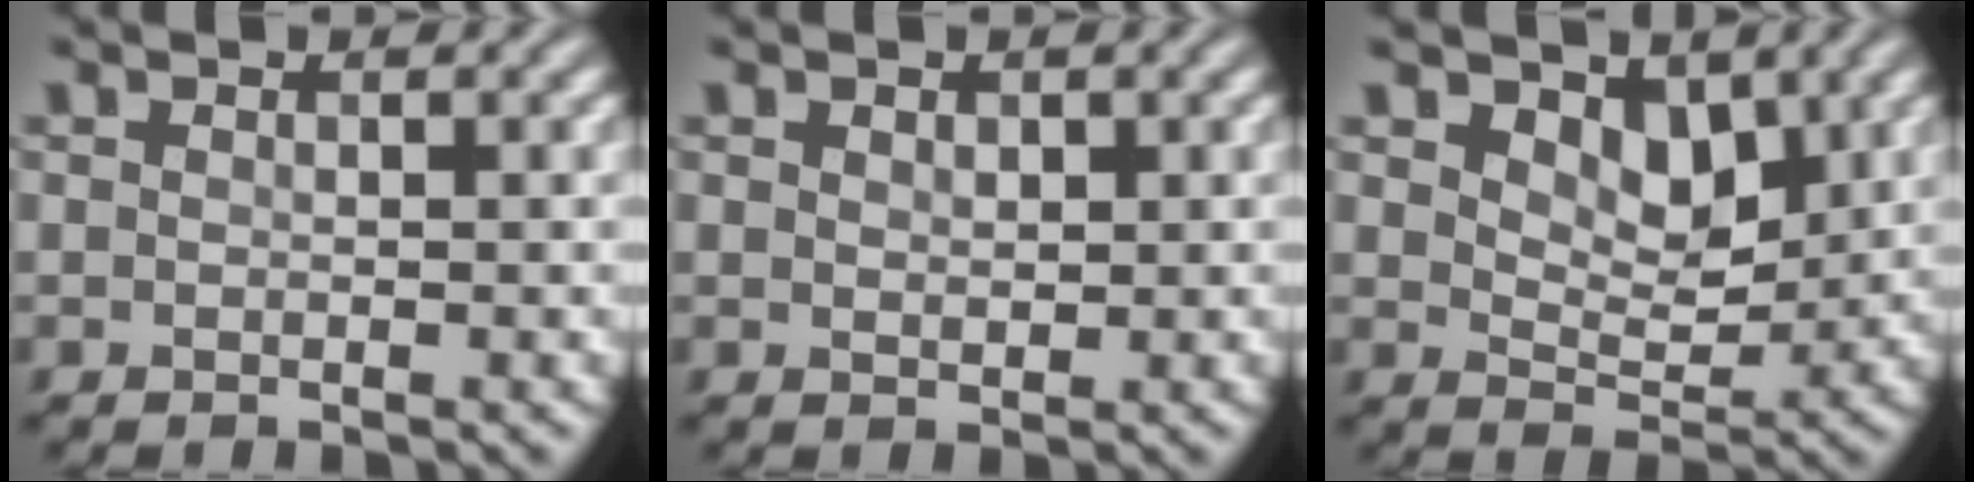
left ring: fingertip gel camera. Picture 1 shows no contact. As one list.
[{"total": 0.7, "force": [0.4, 0.5, 0.0], "torque": [-0.002, -0.001, 0.009]}, {"total": 3.4, "force": [2.1, 2.1, 1.7], "torque": [-0.035, -0.010, 0.027]}]